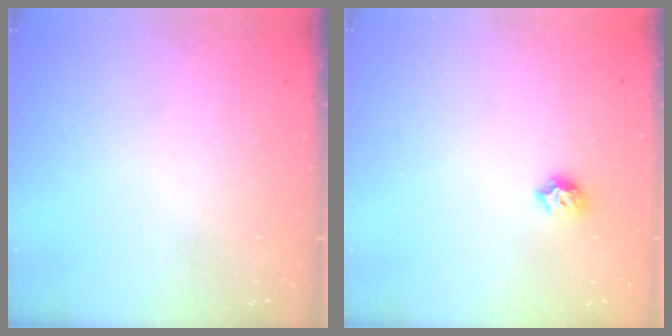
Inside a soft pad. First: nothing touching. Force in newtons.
{"total": 5.2, "press": 5.1, "slide": 0.9}